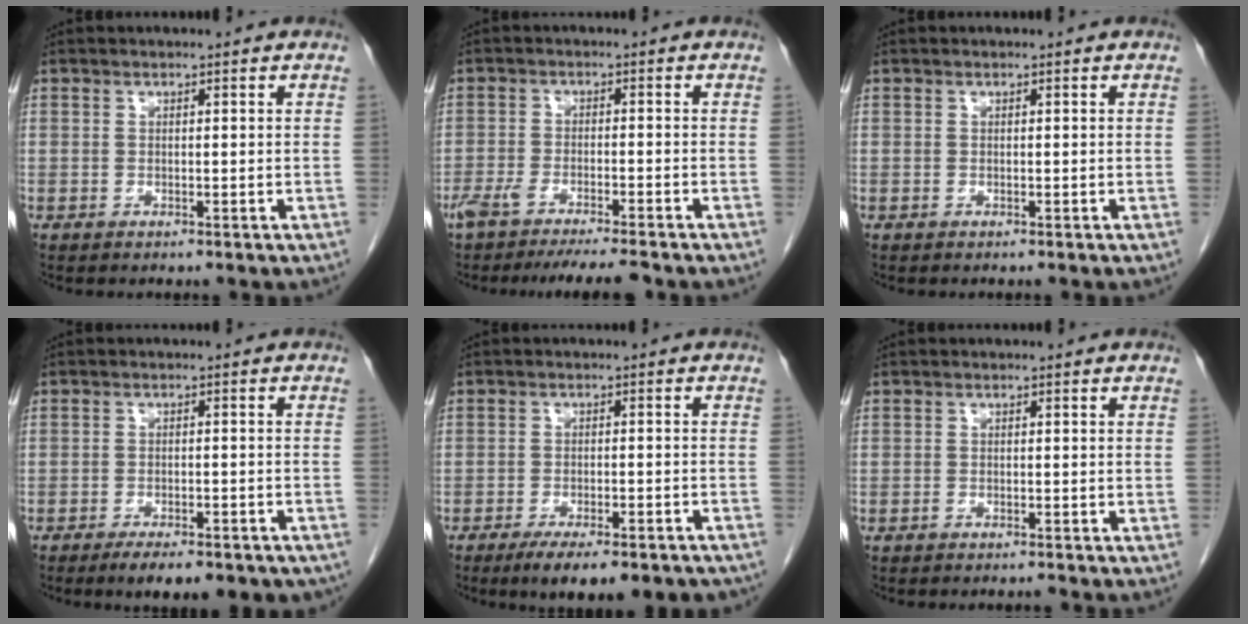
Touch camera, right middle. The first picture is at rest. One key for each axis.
{"total": 9.6, "fx": -8.4, "fy": 0.2, "fz": 4.6, "tx": -0.060, "ty": -0.012, "tz": -0.129}
{"total": 0.0}
{"total": 9.6, "fx": -7.3, "fy": 3.1, "fz": 5.4, "tx": -0.054, "ty": 0.002, "tz": -0.092}
{"total": 11.8, "fx": -9.1, "fy": 3.0, "fz": 6.8, "tx": -0.077, "ty": -0.002, "tz": -0.121}
{"total": 0.7, "fx": -0.6, "fy": 0.0, "fz": 0.2, "tx": -0.007, "ty": -0.001, "tz": -0.010}